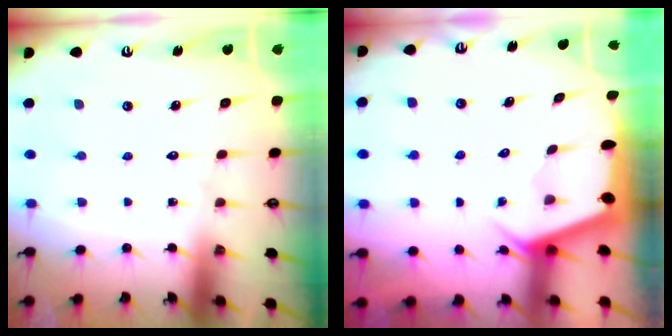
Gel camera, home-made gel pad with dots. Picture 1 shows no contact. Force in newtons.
{"total": 2.4, "press": 2.4, "slide": 0.3}